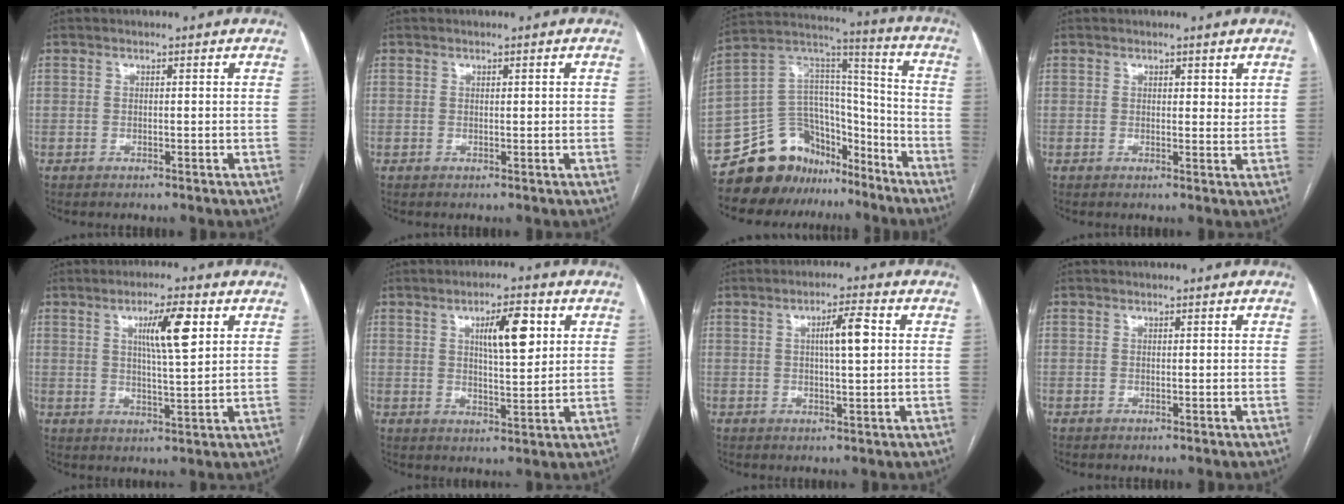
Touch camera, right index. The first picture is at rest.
{"total": 0.8, "force": [0.2, 0.2, 0.8], "torque": [-0.012, 0.002, 0.003]}
{"total": 16.3, "force": [-13.1, 8.8, 3.9], "torque": [-0.058, 0.095, -0.229]}
{"total": 1.7, "force": [1.1, 0.9, 1.0], "torque": [-0.008, -0.007, 0.015]}
{"total": 7.6, "force": [2.9, 0.7, 7.0], "torque": [-0.121, 0.003, 0.048]}
{"total": 7.7, "force": [2.8, 1.8, 7.0], "torque": [-0.114, 0.007, 0.047]}
{"total": 5.2, "force": [1.0, 0.6, 5.1], "torque": [-0.085, 0.006, 0.016]}
{"total": 0.0}